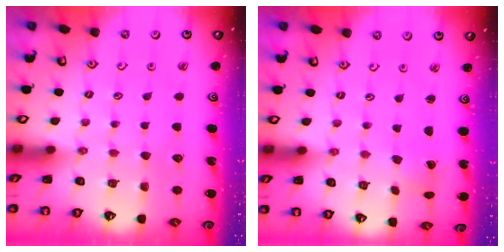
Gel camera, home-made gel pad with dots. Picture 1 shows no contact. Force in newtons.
{"total": 0.7, "press": 0.7, "slide": 0.0}